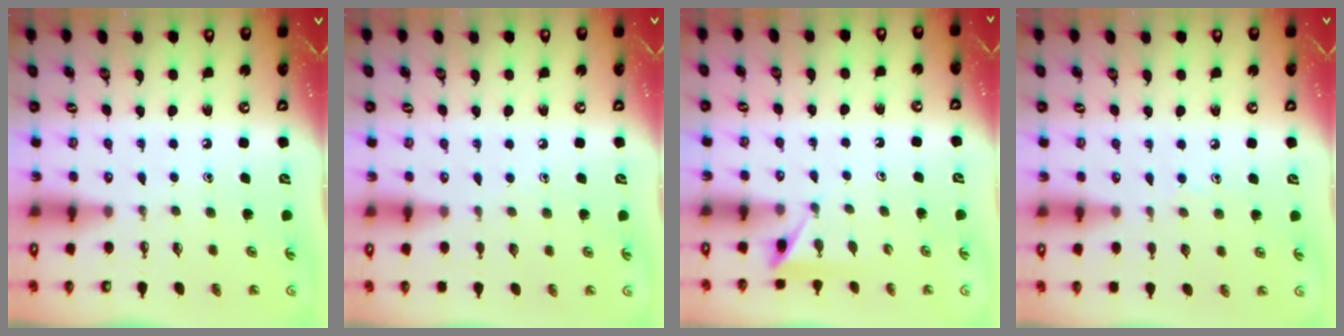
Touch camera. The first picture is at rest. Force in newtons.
{"total": 3.0, "press": 2.9, "slide": 0.3}
{"total": 3.5, "press": 3.4, "slide": 0.4}
{"total": 5.0, "press": 5.0, "slide": 0.5}